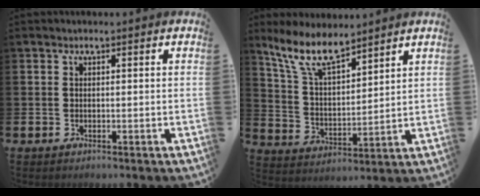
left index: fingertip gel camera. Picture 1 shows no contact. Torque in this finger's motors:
{"motor_torque": [0.21, -0.38, 0.72, 0.21]}